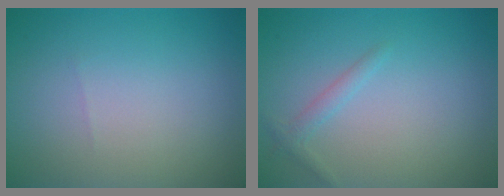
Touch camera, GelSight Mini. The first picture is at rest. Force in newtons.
{"total": 1.1, "press": 1.1, "slide": 0.0}